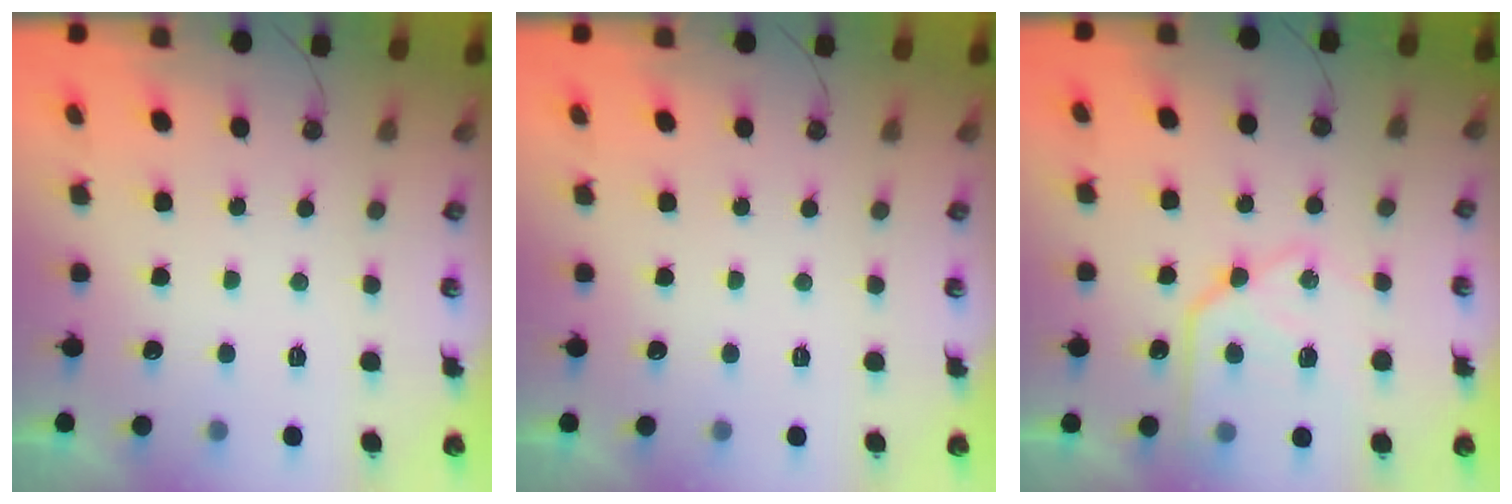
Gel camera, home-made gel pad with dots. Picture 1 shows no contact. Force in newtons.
{"total": 0.0}
{"total": 18.0, "press": 17.9, "slide": 1.9}